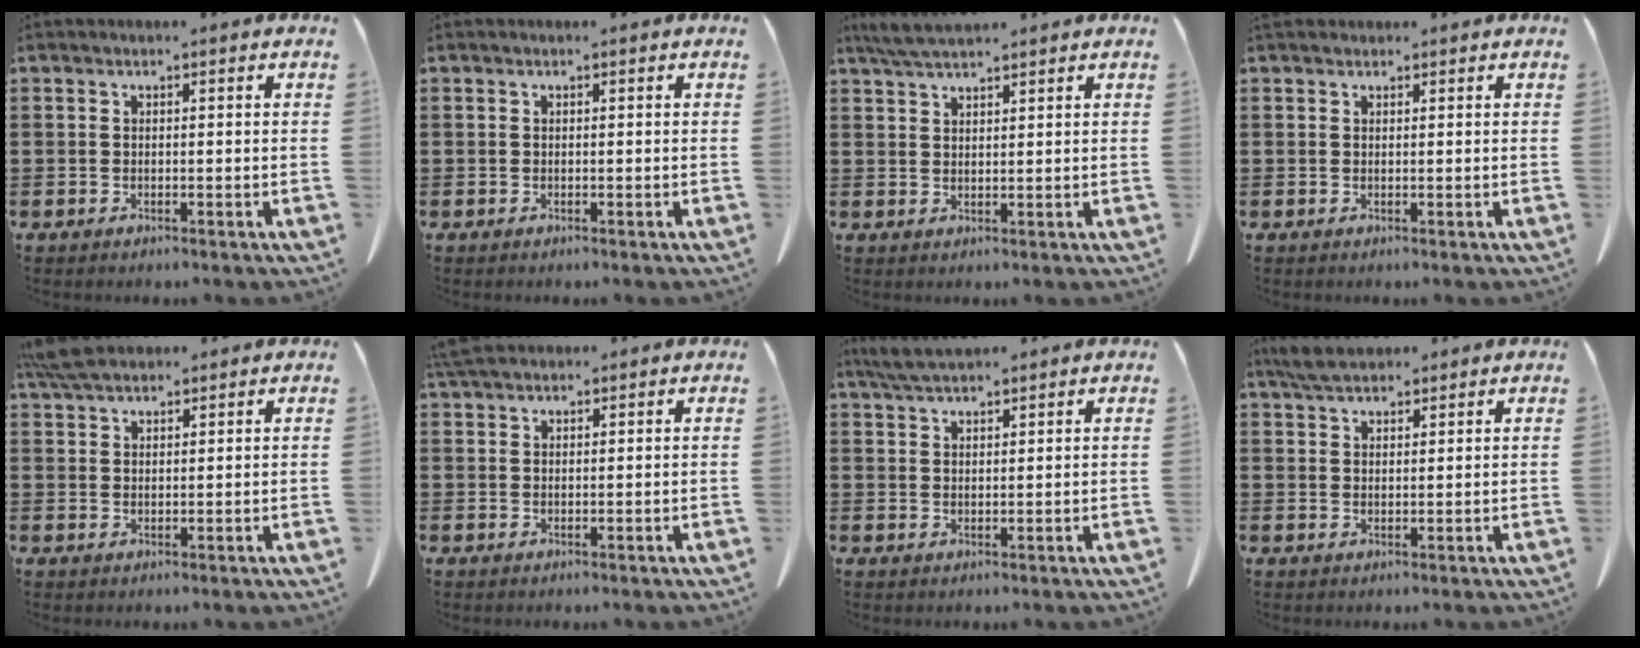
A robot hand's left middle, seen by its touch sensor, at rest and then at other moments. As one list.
[{"total": 0.0}, {"total": 3.7, "force": [3.2, 0.5, 1.7], "torque": [-0.042, -0.002, 0.060]}, {"total": 0.8, "force": [0.7, 0.3, 0.2], "torque": [-0.006, 0.001, 0.015]}, {"total": 4.8, "force": [4.1, 1.2, 2.3], "torque": [-0.055, -0.002, 0.079]}, {"total": 3.1, "force": [2.7, 0.7, 1.3], "torque": [-0.032, 0.002, 0.053]}, {"total": 3.7, "force": [3.3, 0.6, 1.6], "torque": [-0.040, -0.003, 0.063]}, {"total": 3.8, "force": [3.3, 1.0, 1.5], "torque": [-0.038, 0.000, 0.063]}]